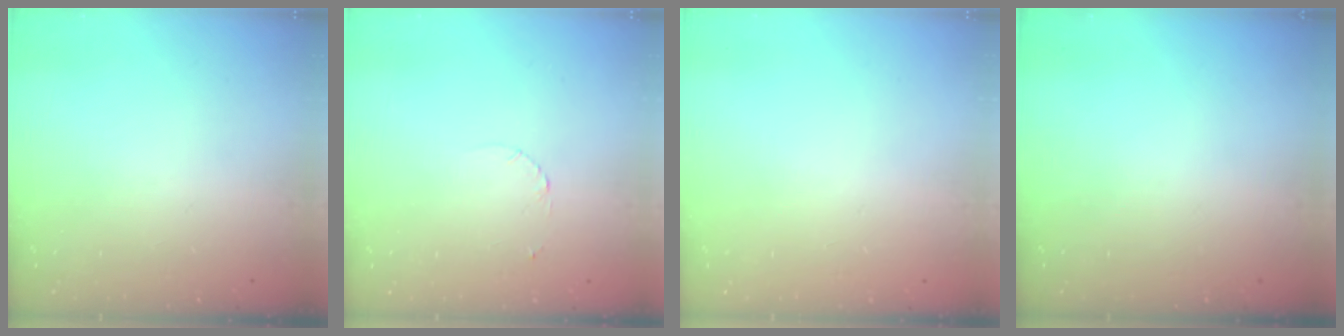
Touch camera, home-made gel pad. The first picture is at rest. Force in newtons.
{"total": 1.6, "press": 1.6, "slide": 0.2}
{"total": 2.6, "press": 2.6, "slide": 0.2}
{"total": 0.0}